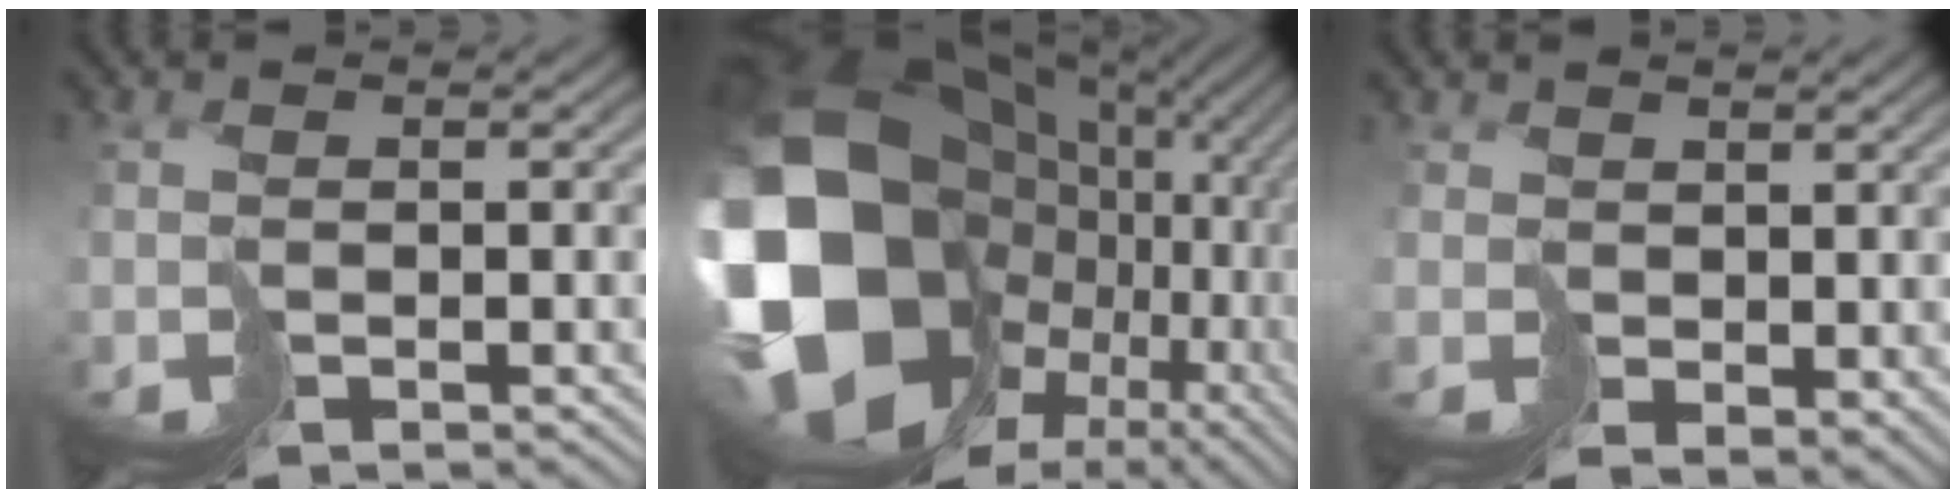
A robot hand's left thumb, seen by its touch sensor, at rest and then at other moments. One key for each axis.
{"total": 22.2, "fx": 2.2, "fy": 18.1, "fz": 12.7, "tx": -0.314, "ty": -0.069, "tz": 0.070}
{"total": 2.2, "fx": 0.2, "fy": 1.7, "fz": 1.4, "tx": -0.033, "ty": -0.008, "tz": 0.012}